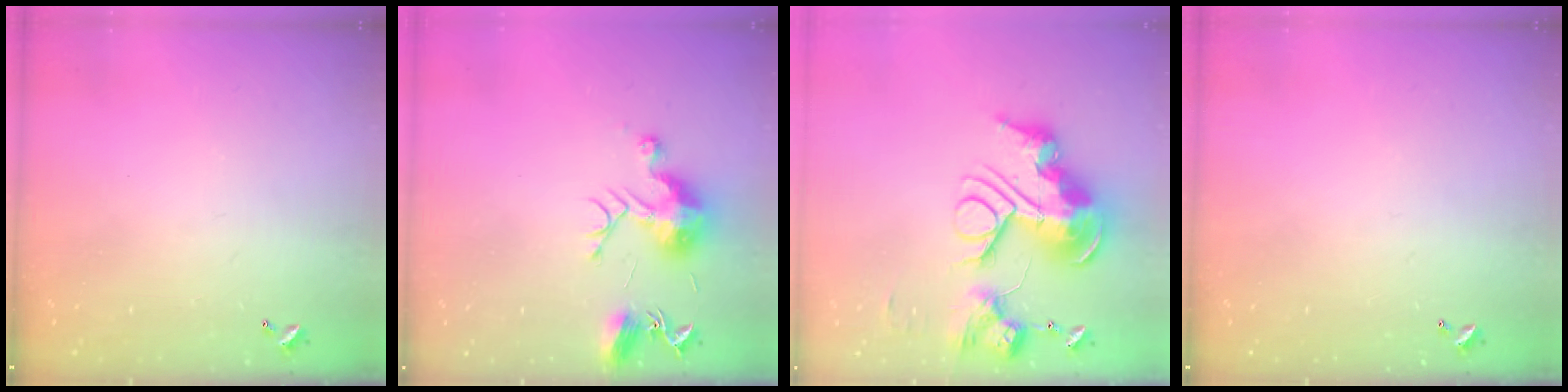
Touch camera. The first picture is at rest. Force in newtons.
{"total": 9.6, "press": 9.6, "slide": 0.4}
{"total": 0.9, "press": 0.9, "slide": 0.0}
{"total": 0.0}